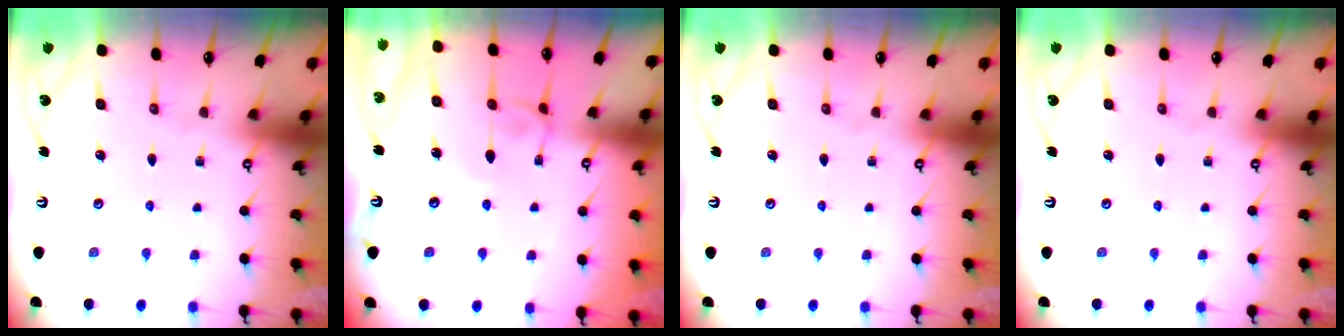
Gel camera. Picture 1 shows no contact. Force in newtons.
{"total": 2.7, "press": 2.7, "slide": 0.2}
{"total": 0.0}
{"total": 0.0}